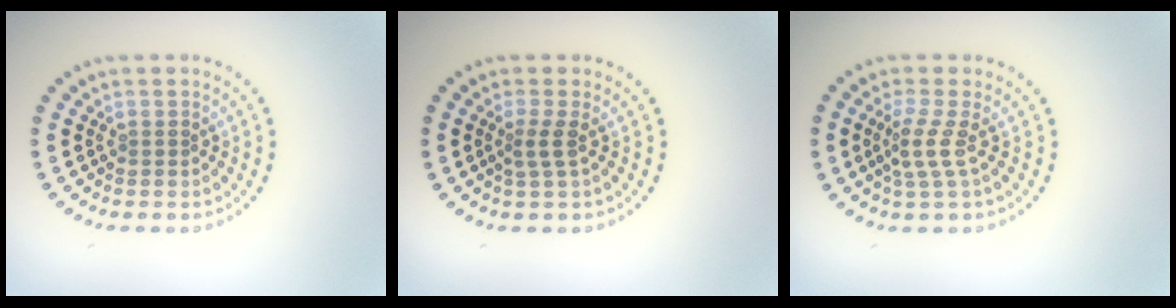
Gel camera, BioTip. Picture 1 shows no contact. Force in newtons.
{"total": 1.7, "press": 1.2, "slide": 1.2}
{"total": 2.4, "press": 1.6, "slide": 1.7}